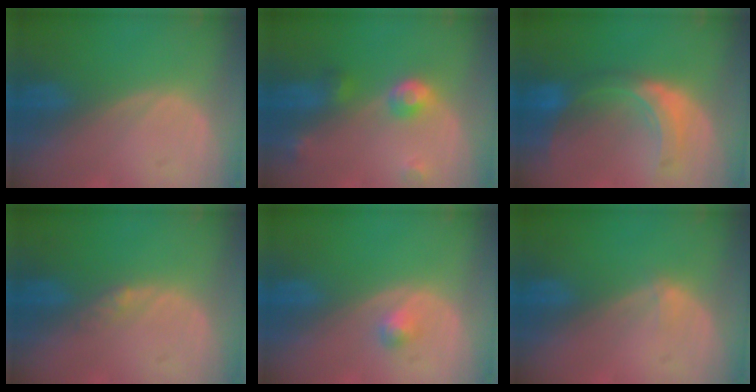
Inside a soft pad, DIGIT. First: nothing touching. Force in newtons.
{"total": 4.8, "press": 4.4, "slide": 2.0}
{"total": 8.0, "press": 7.1, "slide": 3.8}
{"total": 1.8, "press": 1.6, "slide": 1.0}
{"total": 1.5, "press": 1.5, "slide": 0.3}
{"total": 1.1, "press": 0.8, "slide": 0.7}